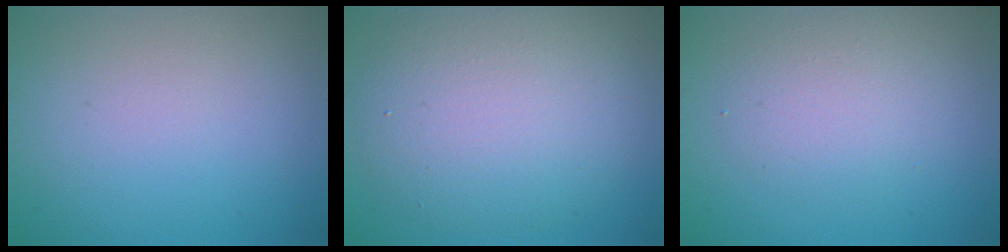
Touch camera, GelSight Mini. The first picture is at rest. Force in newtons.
{"total": 7.8, "press": 7.8, "slide": 0.3}
{"total": 2.8, "press": 2.8, "slide": 0.1}